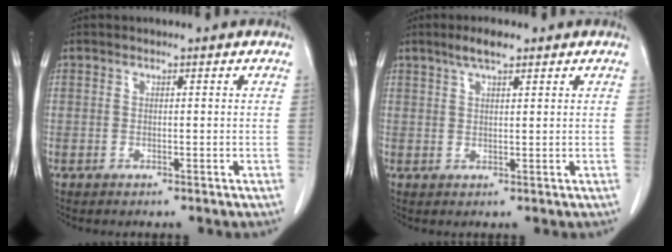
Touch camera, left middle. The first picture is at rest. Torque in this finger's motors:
{"motor_torque": [0.45, -0.38, -0.02, 0.04]}